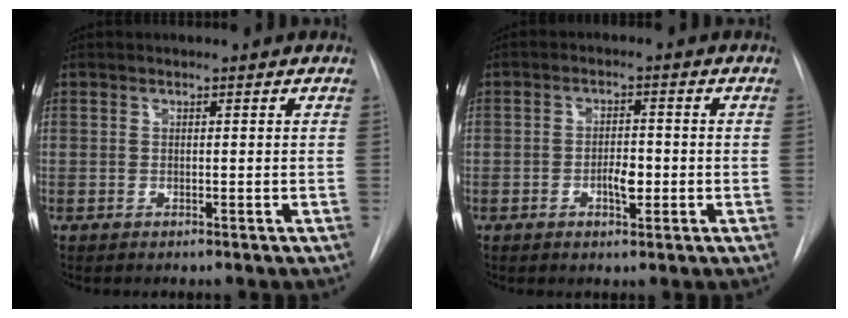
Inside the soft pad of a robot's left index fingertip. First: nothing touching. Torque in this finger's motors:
{"motor_torque": [0.14, 0.04, 0.08, 0.05]}